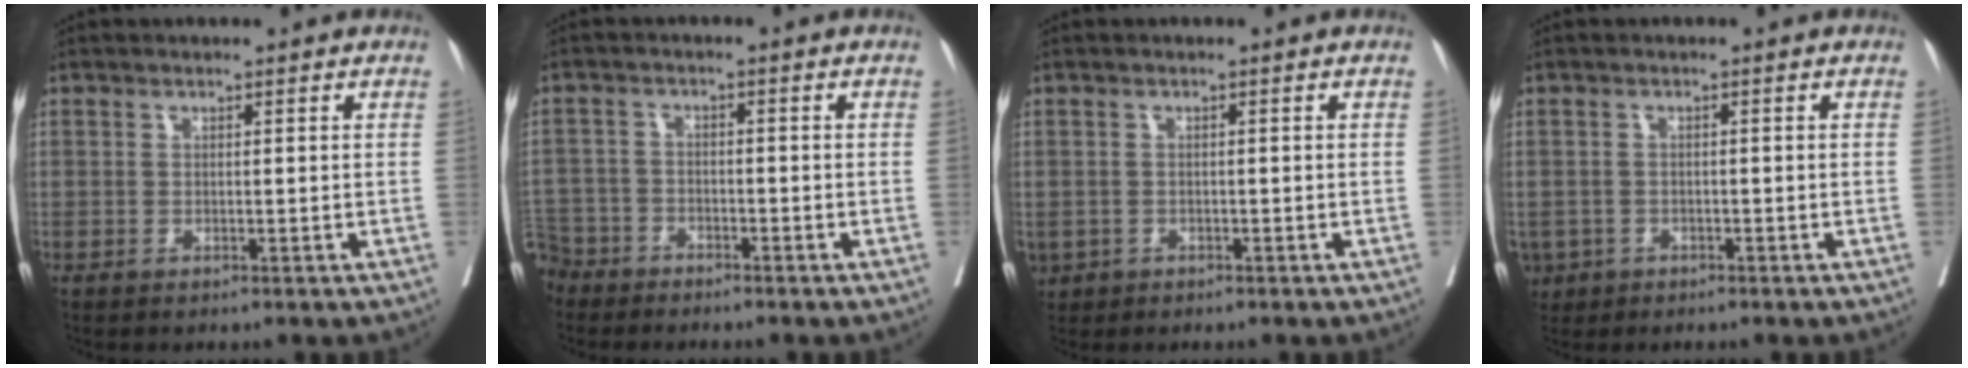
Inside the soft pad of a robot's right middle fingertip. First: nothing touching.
{"total": 6.5, "force": [-5.7, 3.1, 0.3], "torque": [-0.008, -0.003, -0.114]}
{"total": 2.9, "force": [-1.4, 2.3, 0.9], "torque": [-0.021, -0.002, -0.020]}
{"total": 4.5, "force": [-2.5, 3.5, 1.1], "torque": [-0.024, 0.002, -0.040]}